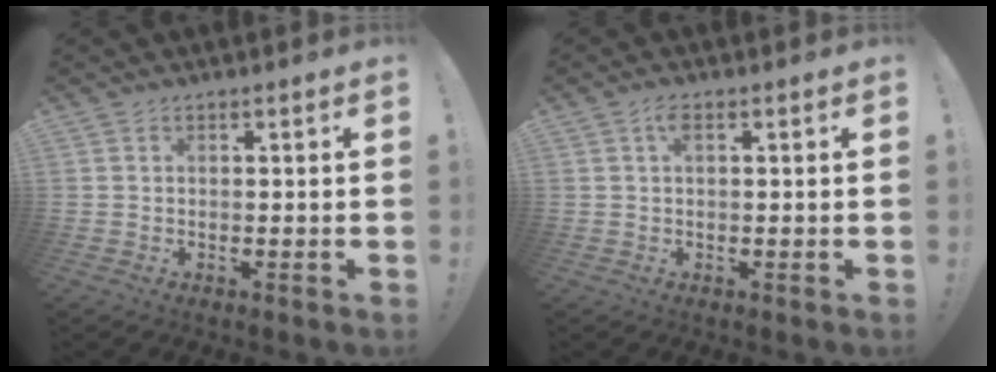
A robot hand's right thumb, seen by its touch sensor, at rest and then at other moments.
{"total": 2.4, "force": [0.6, 0.9, 2.1], "torque": [-0.043, 0.007, 0.009]}